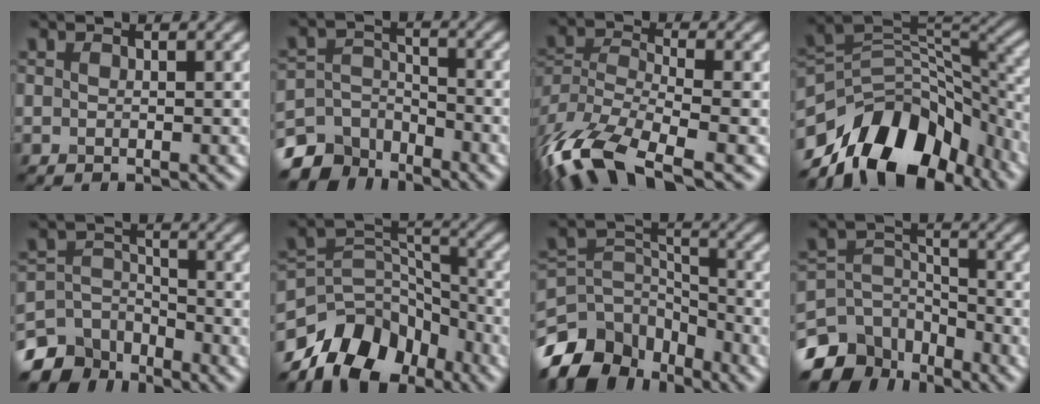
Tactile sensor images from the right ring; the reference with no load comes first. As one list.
[{"total": 6.2, "force": [-5.0, 3.1, 1.6], "torque": [-0.023, -0.006, -0.100]}, {"total": 12.3, "force": [-8.3, 4.3, 8.0], "torque": [-0.175, -0.020, -0.156]}, {"total": 12.3, "force": [-7.8, 7.2, 6.2], "torque": [-0.103, 0.018, -0.145]}, {"total": 6.7, "force": [-5.3, 3.6, 2.0], "torque": [-0.026, -0.005, -0.105]}, {"total": 9.0, "force": [-6.4, 5.4, 3.3], "torque": [-0.047, 0.005, -0.118]}, {"total": 10.2, "force": [-7.1, 5.9, 4.4], "torque": [-0.088, 0.005, -0.143]}, {"total": 7.9, "force": [-5.6, 4.6, 3.0], "torque": [-0.059, -0.010, -0.111]}]